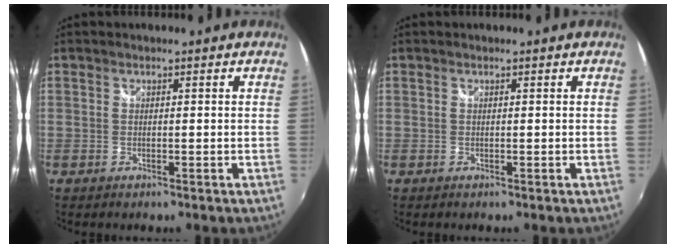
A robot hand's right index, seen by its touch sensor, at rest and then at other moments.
{"total": 0.0}